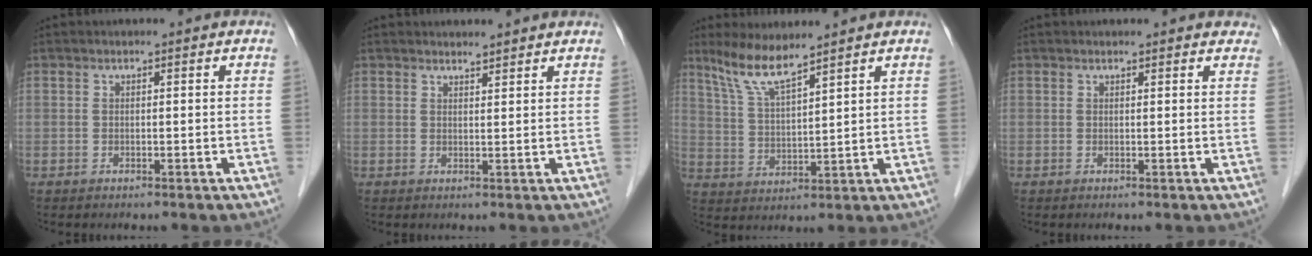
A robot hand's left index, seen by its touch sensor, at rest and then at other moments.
{"total": 2.2, "force": [2.2, 0.2, 0.2], "torque": [-0.011, 0.005, 0.031]}
{"total": 6.7, "force": [5.6, 0.0, 3.7], "torque": [-0.083, -0.003, 0.116]}
{"total": 5.0, "force": [4.7, 1.6, 1.1], "torque": [-0.001, 0.011, 0.038]}